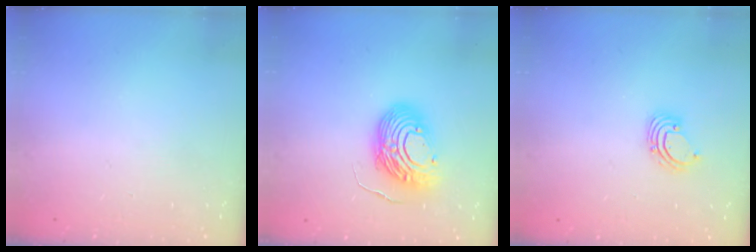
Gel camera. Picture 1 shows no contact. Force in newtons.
{"total": 12.6, "press": 12.5, "slide": 1.1}
{"total": 2.2, "press": 2.2, "slide": 0.2}